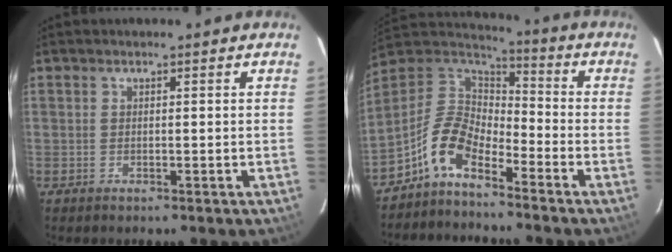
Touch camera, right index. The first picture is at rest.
{"total": 10.3, "force": [-6.5, 4.4, 6.6], "torque": [-0.145, 0.026, -0.141]}